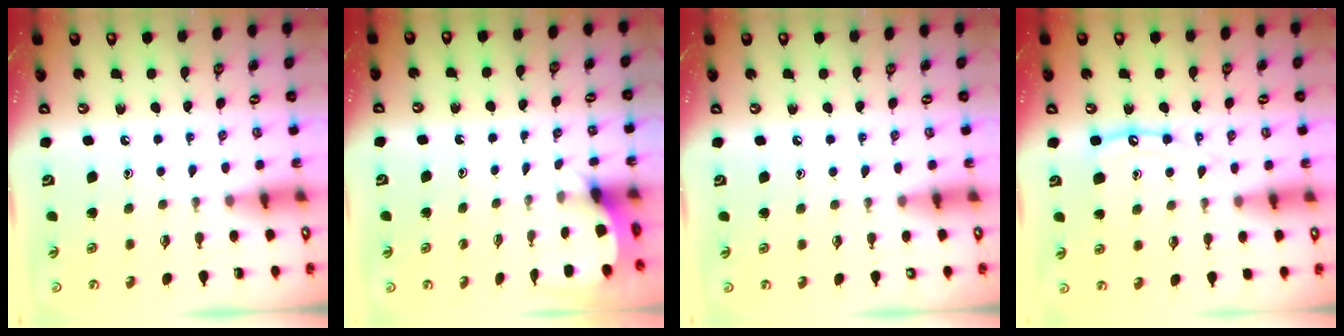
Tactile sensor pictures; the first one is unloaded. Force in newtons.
{"total": 2.5, "press": 2.5, "slide": 0.1}
{"total": 3.5, "press": 3.4, "slide": 0.6}
{"total": 9.6, "press": 9.6, "slide": 0.8}